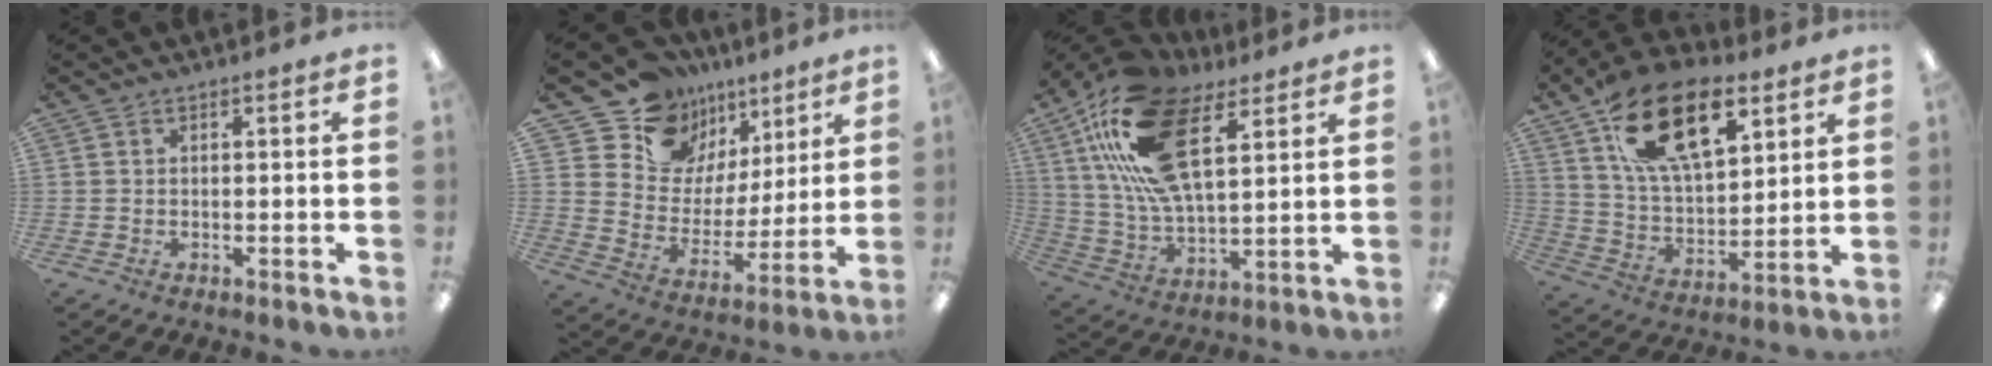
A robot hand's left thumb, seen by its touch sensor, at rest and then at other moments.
{"total": 13.5, "force": [10.1, 9.0, 1.2], "torque": [-0.044, -0.092, 0.192]}
{"total": 23.1, "force": [11.7, 10.8, 16.7], "torque": [-0.353, -0.032, 0.205]}
{"total": 20.9, "force": [11.0, 11.0, 13.9], "torque": [-0.237, -0.040, 0.194]}